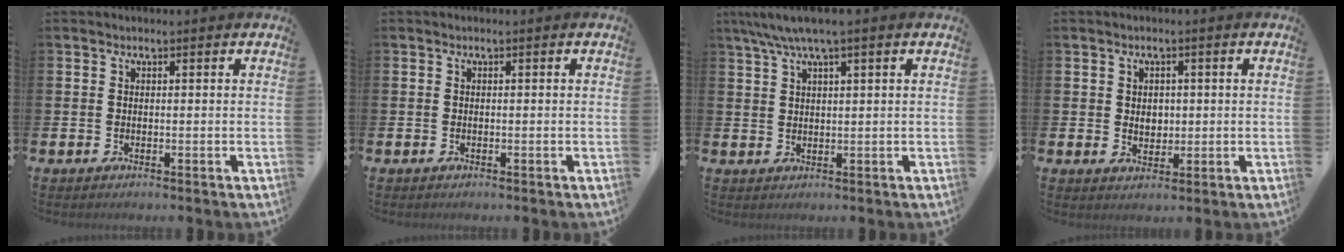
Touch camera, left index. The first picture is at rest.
{"total": 0.0}
{"total": 4.5, "force": [3.2, 0.3, 3.0], "torque": [-0.072, 0.001, 0.059]}
{"total": 2.1, "force": [0.9, 1.7, 0.9], "torque": [-0.003, 0.002, 0.011]}